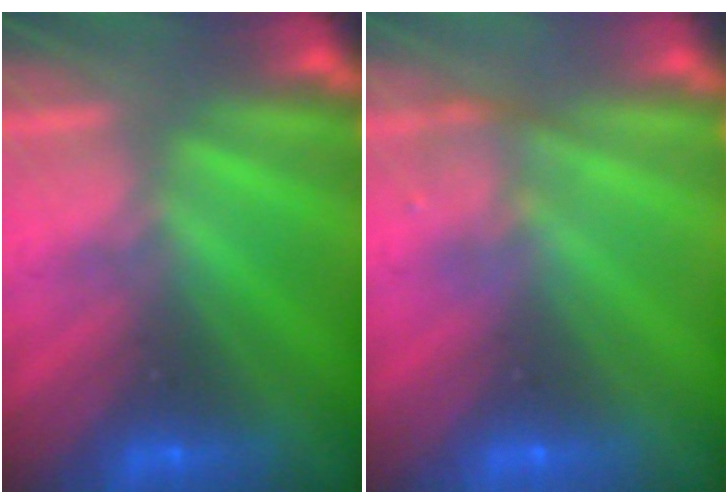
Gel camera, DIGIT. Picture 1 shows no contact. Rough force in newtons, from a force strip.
{"total": 2.2}